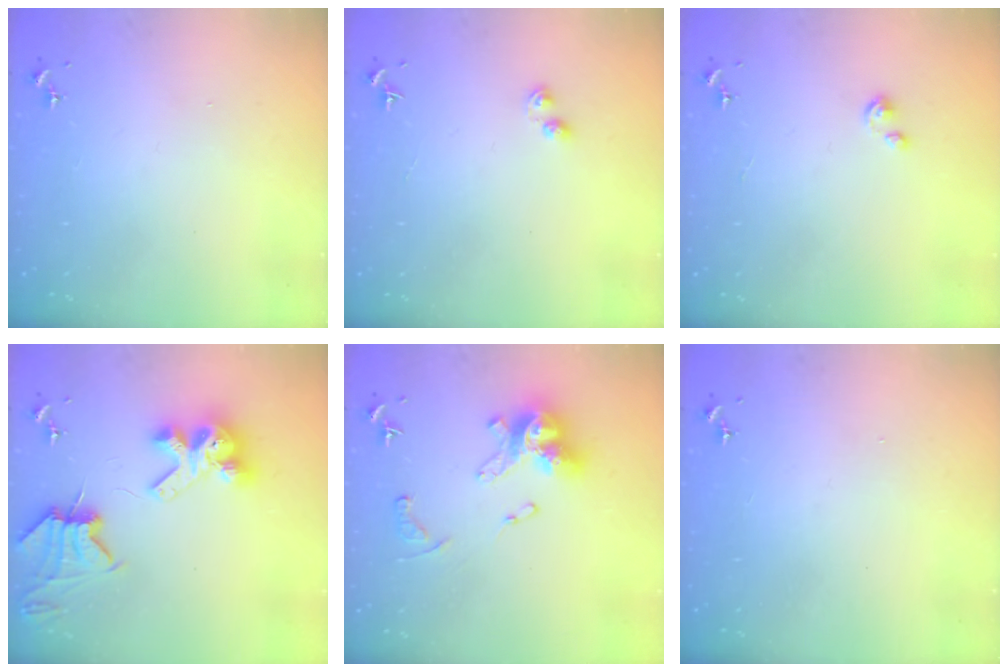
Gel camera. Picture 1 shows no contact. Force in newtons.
{"total": 2.9, "press": 2.9, "slide": 0.4}
{"total": 3.0, "press": 3.0, "slide": 0.2}
{"total": 11.2, "press": 11.1, "slide": 1.4}
{"total": 15.9, "press": 15.8, "slide": 1.8}
{"total": 0.0}